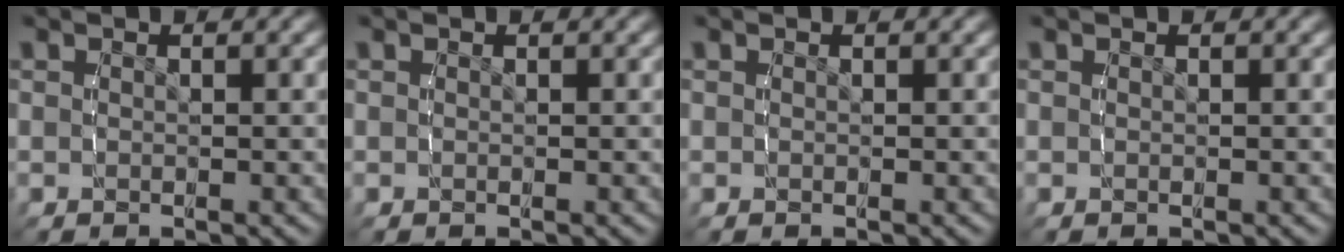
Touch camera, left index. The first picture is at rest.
{"total": 0.0}
{"total": 0.0}
{"total": 0.0}